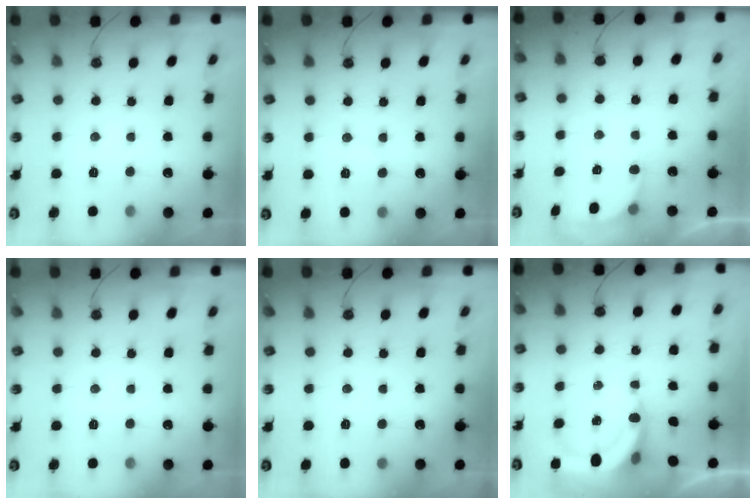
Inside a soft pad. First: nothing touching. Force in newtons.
{"total": 2.9, "press": 2.9, "slide": 0.3}
{"total": 2.8, "press": 2.6, "slide": 1.0}
{"total": 0.0}
{"total": 1.1, "press": 0.6, "slide": 0.9}
{"total": 5.6, "press": 5.5, "slide": 0.6}